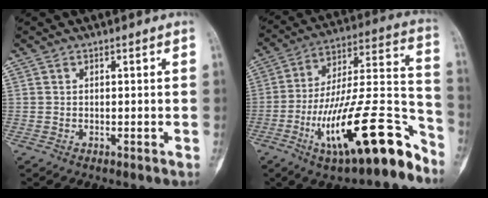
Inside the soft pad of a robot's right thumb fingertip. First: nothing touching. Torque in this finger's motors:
{"motor_torque": [0.47, 0.30, 1.38, -1.39, 0.12]}